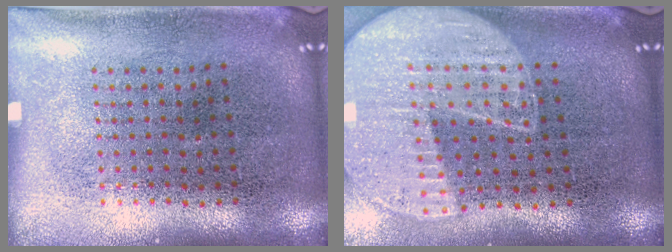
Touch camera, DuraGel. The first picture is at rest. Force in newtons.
{"total": 2.1, "press": 1.8, "slide": 1.0}